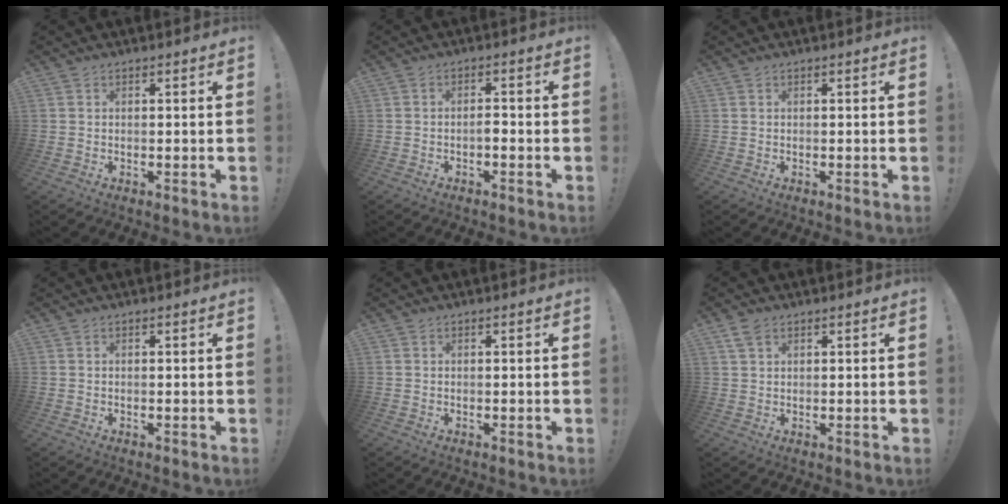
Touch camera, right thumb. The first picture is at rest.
{"total": 2.1, "force": [-1.3, 0.6, 1.5], "torque": [-0.027, 0.007, -0.023]}
{"total": 0.0}
{"total": 0.0}
{"total": 0.0}
{"total": 3.3, "force": [2.0, 1.8, 1.9], "torque": [-0.040, -0.003, 0.041]}